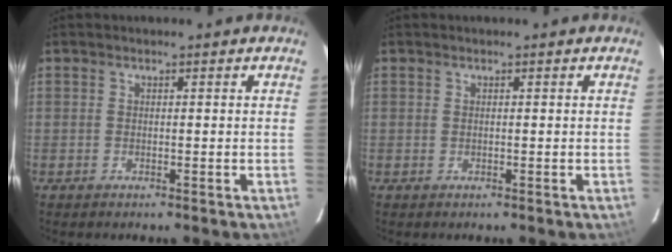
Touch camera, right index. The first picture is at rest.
{"total": 0.0}